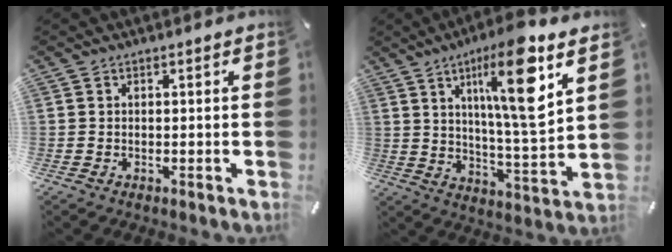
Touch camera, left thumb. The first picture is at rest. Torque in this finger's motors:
{"motor_torque": [2.51, 2.50, 1.39, -1.38, 0.35]}